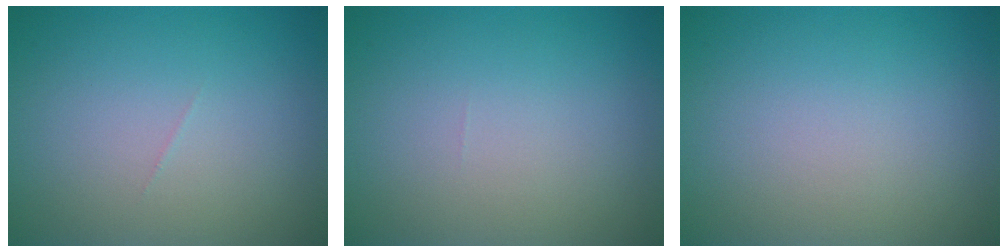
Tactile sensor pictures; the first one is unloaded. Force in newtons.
{"total": 0.0}
{"total": 0.0}